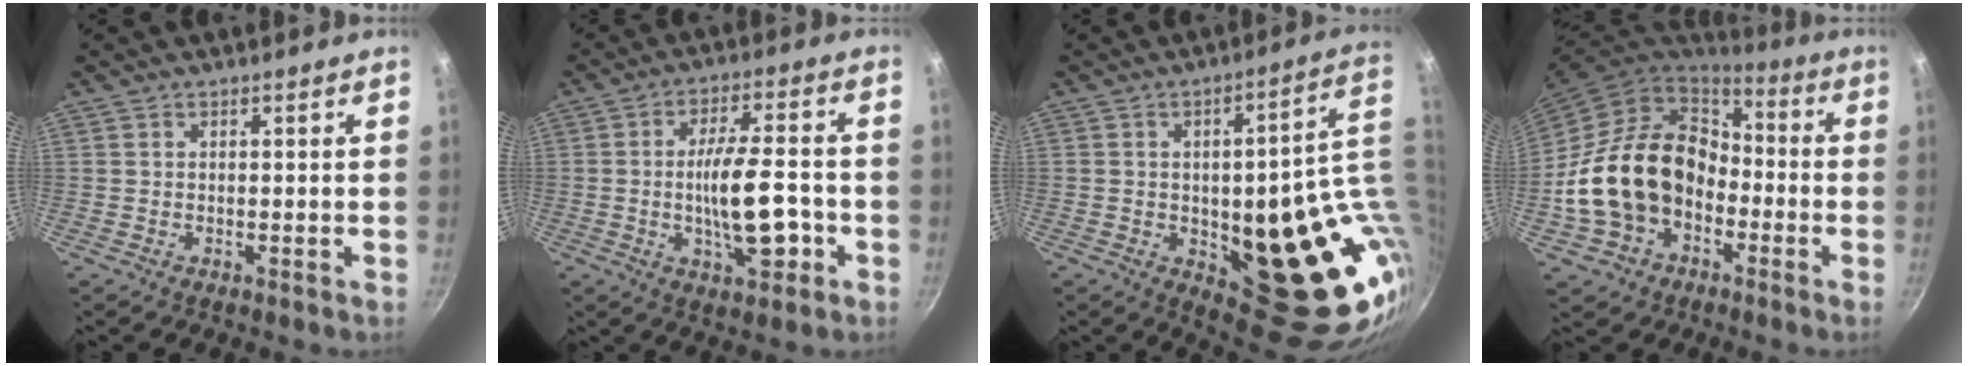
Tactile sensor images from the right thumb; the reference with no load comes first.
{"total": 12.3, "force": [-2.8, 4.4, 11.1], "torque": [-0.171, 0.019, -0.044]}
{"total": 26.3, "force": [-0.9, 11.9, 23.5], "torque": [-0.227, -0.012, 0.013]}
{"total": 19.4, "force": [-4.1, 14.9, 11.7], "torque": [-0.187, 0.059, -0.067]}